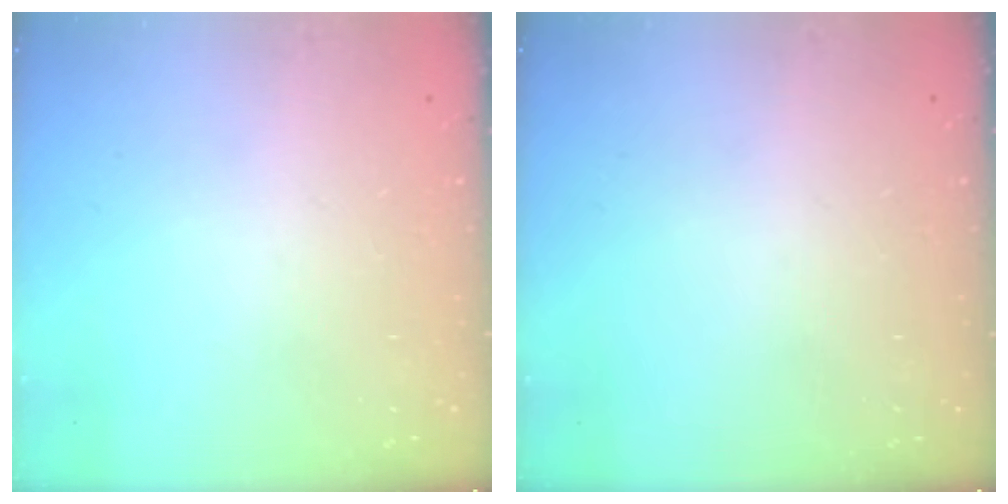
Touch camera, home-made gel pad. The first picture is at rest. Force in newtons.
{"total": 0.0}